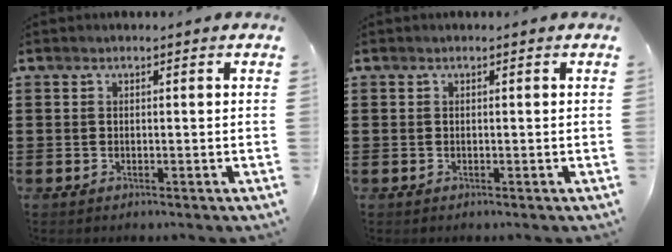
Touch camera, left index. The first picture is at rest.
{"total": 0.0}